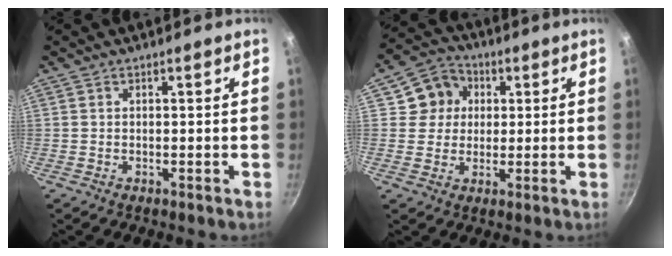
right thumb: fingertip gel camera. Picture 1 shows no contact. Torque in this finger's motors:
{"motor_torque": [-0.18, 0.20, 0.12, 0.17, -0.03]}